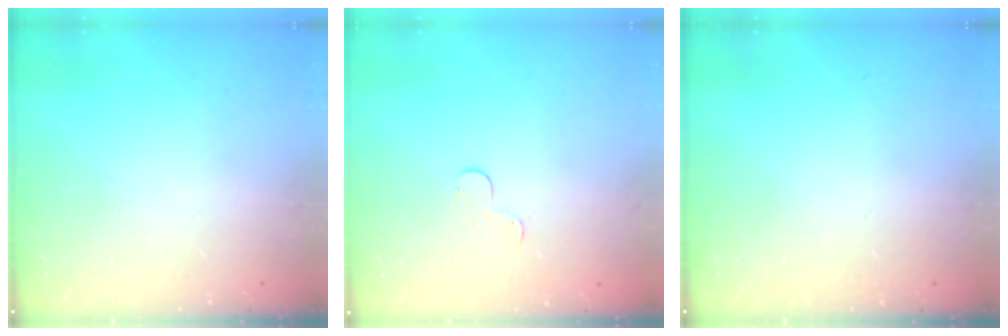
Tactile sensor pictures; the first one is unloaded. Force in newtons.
{"total": 4.1, "press": 4.1, "slide": 0.4}
{"total": 0.0}